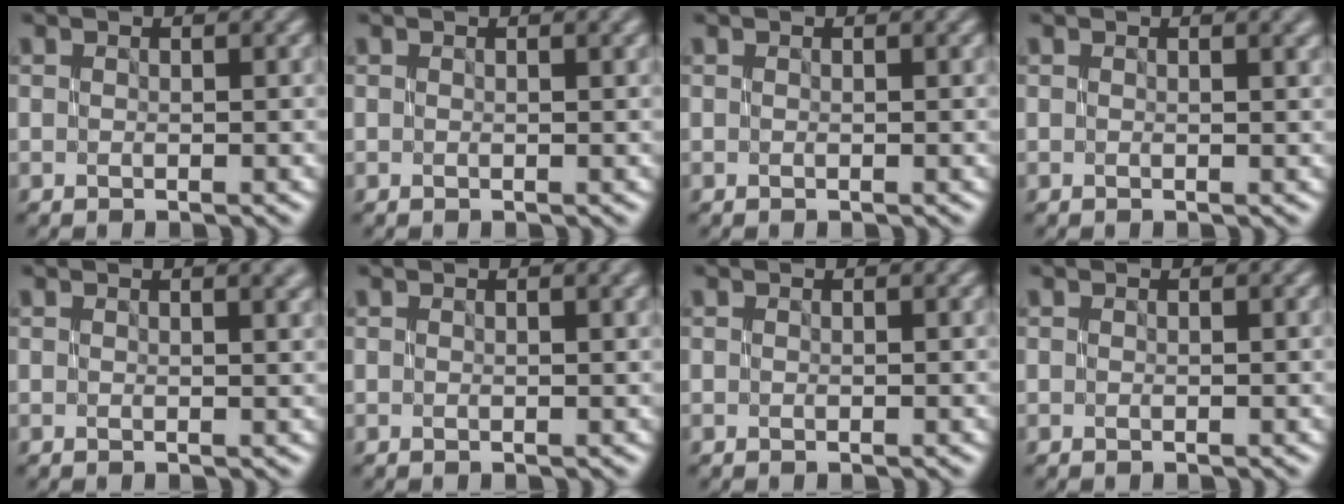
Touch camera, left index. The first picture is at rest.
{"total": 0.9, "force": [0.1, 0.2, 0.8], "torque": [-0.011, 0.000, 0.000]}
{"total": 0.0}
{"total": 1.3, "force": [0.3, 0.5, 1.1], "torque": [-0.010, 0.003, 0.000]}
{"total": 2.3, "force": [0.7, 1.0, 2.0], "torque": [-0.011, 0.009, 0.002]}
{"total": 1.2, "force": [0.2, 0.4, 1.2], "torque": [-0.014, 0.001, 0.002]}
{"total": 0.0}
{"total": 0.0}